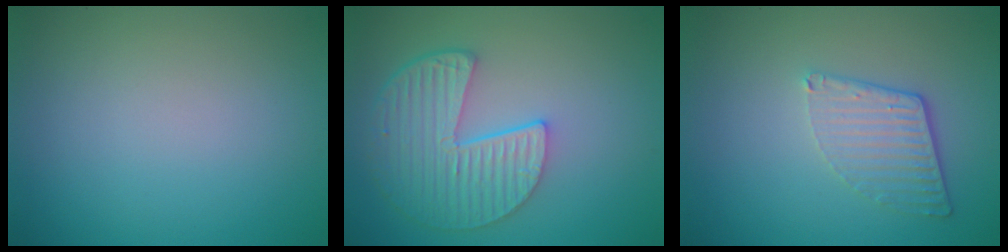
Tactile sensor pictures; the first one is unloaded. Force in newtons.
{"total": 6.2, "press": 4.8, "slide": 4.0}
{"total": 3.2, "press": 2.7, "slide": 1.6}